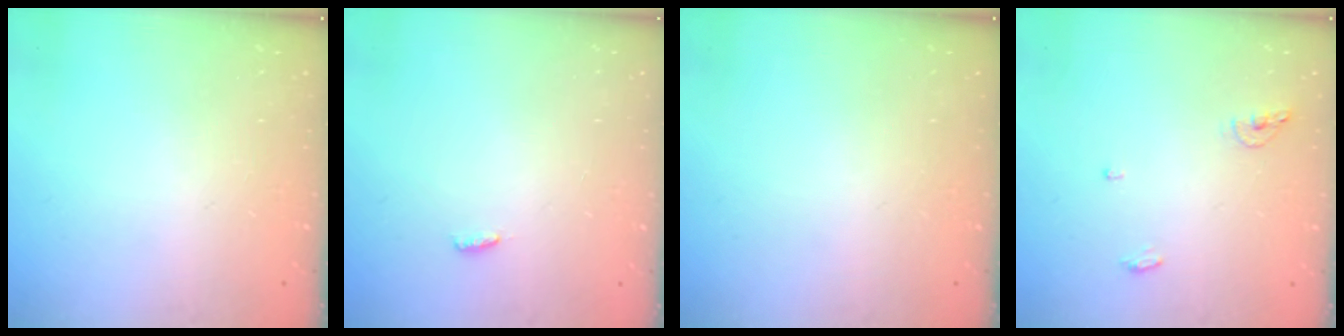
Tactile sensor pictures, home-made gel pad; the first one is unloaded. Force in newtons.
{"total": 3.1, "press": 2.7, "slide": 1.5}
{"total": 0.0}
{"total": 6.4, "press": 6.3, "slide": 1.5}